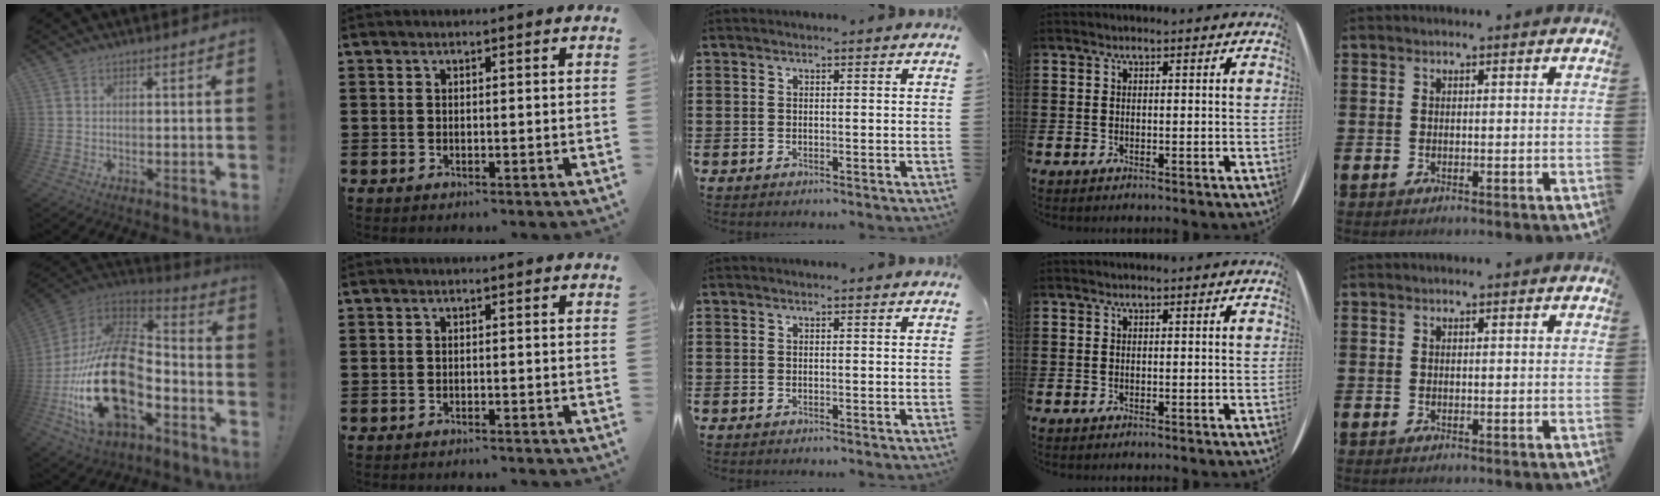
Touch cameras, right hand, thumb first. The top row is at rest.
{"thumb": {"total": 28.0, "force": [-7.0, 16.0, 21.9], "torque": [-0.434, 0.023, -0.104]}, "index": {"total": 0.9, "force": [-0.9, -0.1, 0.1], "torque": [-0.004, 0.000, -0.018]}}